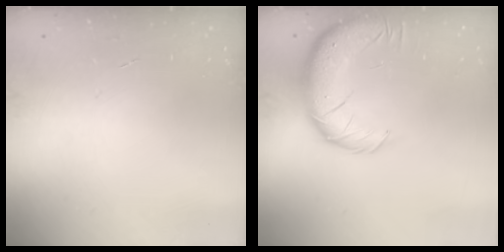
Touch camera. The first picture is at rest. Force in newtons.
{"total": 13.9, "press": 13.6, "slide": 2.8}